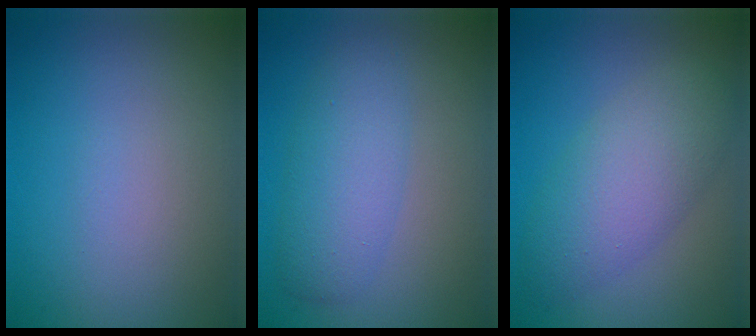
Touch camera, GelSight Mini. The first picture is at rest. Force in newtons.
{"total": 4.0, "press": 4.0, "slide": 0.0}
{"total": 5.6, "press": 5.6, "slide": 0.0}